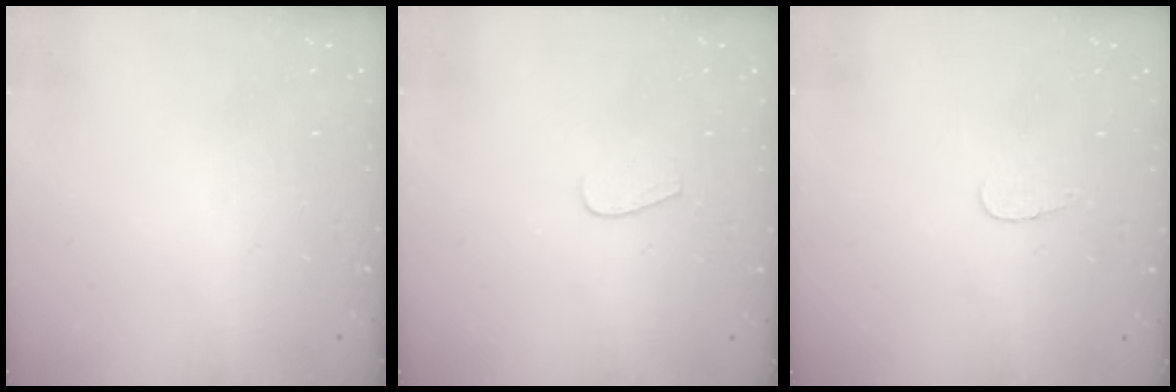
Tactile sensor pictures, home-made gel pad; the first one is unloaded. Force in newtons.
{"total": 3.3, "press": 3.3, "slide": 0.2}
{"total": 2.8, "press": 2.8, "slide": 0.3}